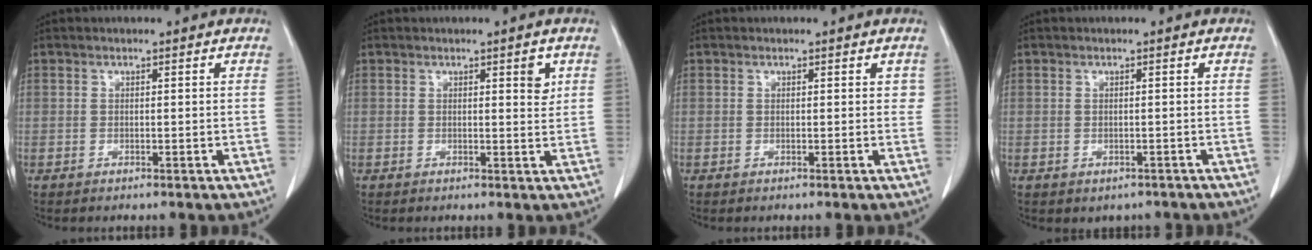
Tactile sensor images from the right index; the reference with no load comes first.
{"total": 2.3, "force": [1.1, 0.6, 2.0], "torque": [-0.027, -0.006, 0.014]}
{"total": 0.9, "force": [0.4, 0.7, 0.4], "torque": [0.007, 0.006, 0.001]}
{"total": 2.0, "force": [-1.2, 1.5, 0.4], "torque": [-0.005, 0.002, -0.011]}